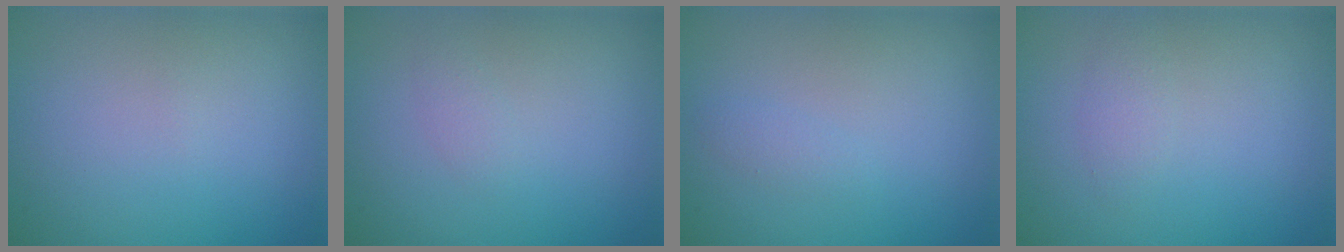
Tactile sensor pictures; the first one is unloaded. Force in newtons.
{"total": 0.8, "press": 0.8, "slide": 0.0}
{"total": 0.8, "press": 0.7, "slide": 0.1}
{"total": 1.1, "press": 1.1, "slide": 0.0}